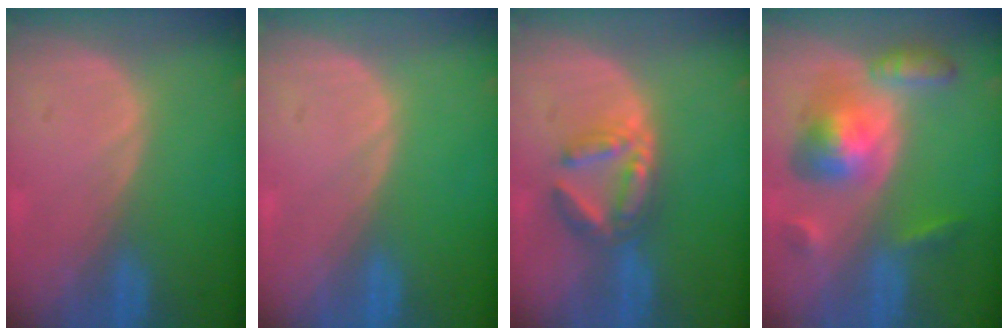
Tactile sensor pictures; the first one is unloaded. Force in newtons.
{"total": 0.0}
{"total": 6.1, "press": 5.7, "slide": 2.3}
{"total": 8.1, "press": 8.1, "slide": 0.5}